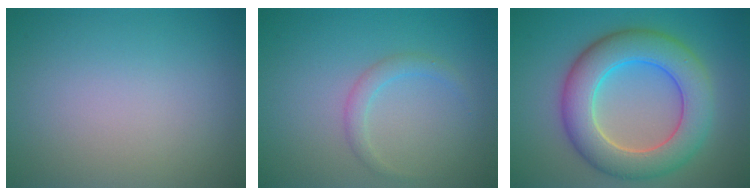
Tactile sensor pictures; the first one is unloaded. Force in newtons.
{"total": 1.5, "press": 1.5, "slide": 0.1}
{"total": 8.3, "press": 8.3, "slide": 0.7}